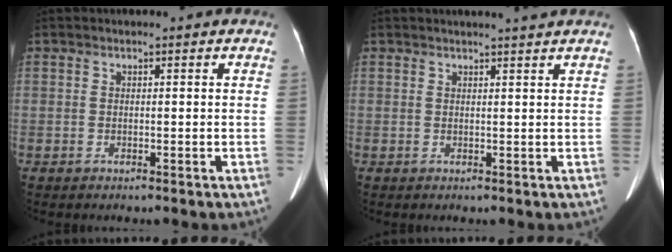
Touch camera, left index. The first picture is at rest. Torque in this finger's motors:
{"motor_torque": [0.30, -0.52, -0.01, 0.06]}